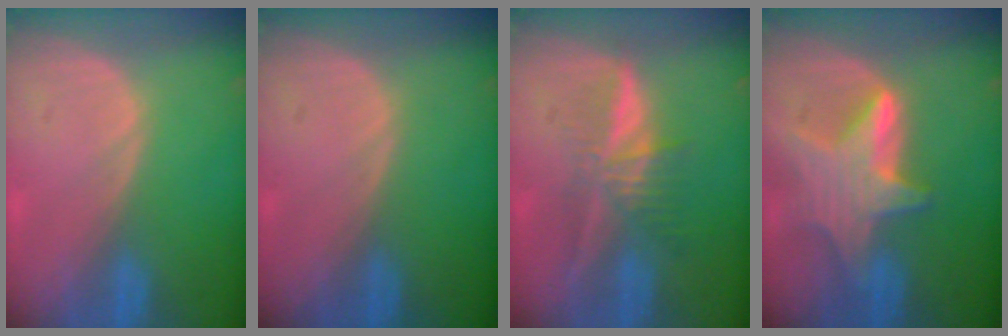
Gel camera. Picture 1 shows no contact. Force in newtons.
{"total": 0.0}
{"total": 5.9, "press": 5.5, "slide": 2.2}
{"total": 7.7, "press": 7.7, "slide": 0.4}